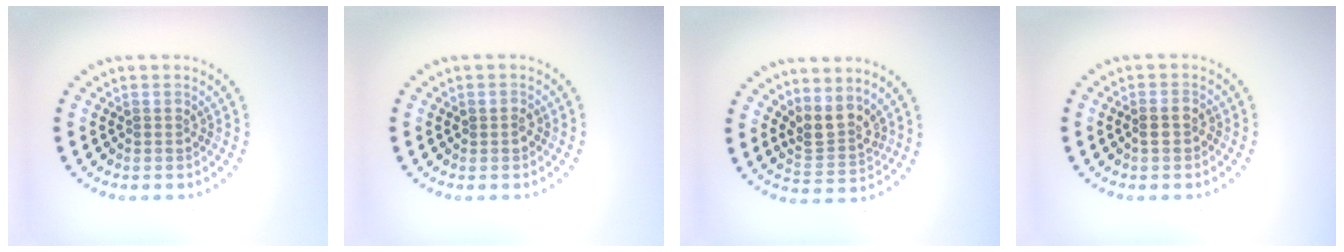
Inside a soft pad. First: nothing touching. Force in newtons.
{"total": 0.8, "press": 0.8, "slide": 0.1}
{"total": 3.0, "press": 2.3, "slide": 1.8}
{"total": 1.1, "press": 1.1, "slide": 0.3}